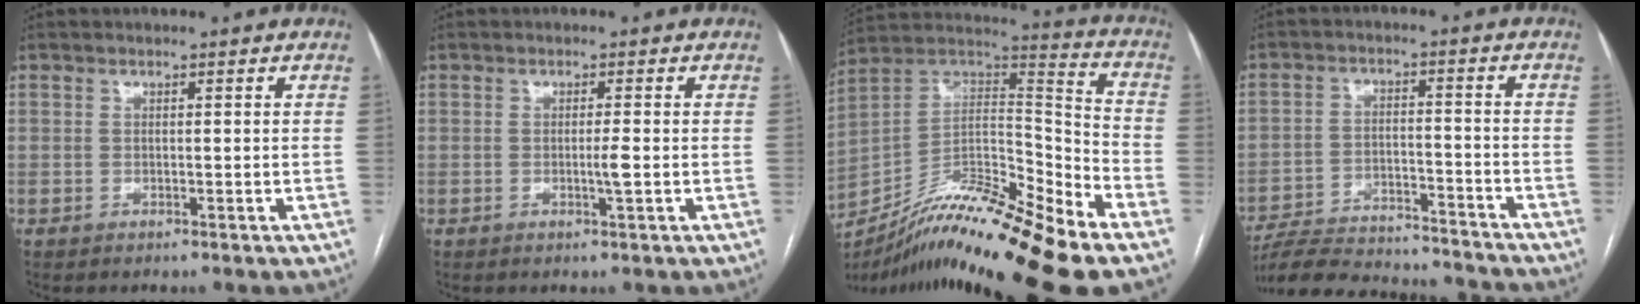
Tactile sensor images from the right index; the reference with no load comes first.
{"total": 1.6, "force": [-0.4, -0.3, 1.6], "torque": [-0.029, -0.004, -0.006]}
{"total": 21.1, "force": [-15.6, 1.0, 14.1], "torque": [-0.245, 0.004, -0.274]}
{"total": 19.1, "force": [-18.0, 2.8, 5.7], "torque": [-0.120, -0.010, -0.264]}